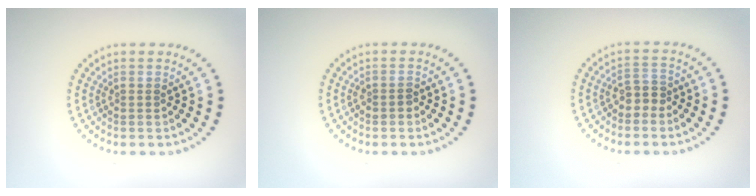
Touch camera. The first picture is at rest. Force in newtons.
{"total": 0.8, "press": 0.7, "slide": 0.4}
{"total": 1.9, "press": 1.6, "slide": 0.9}